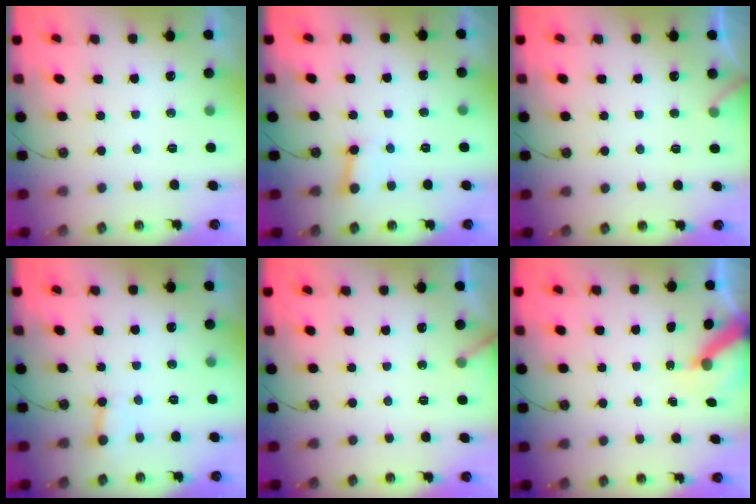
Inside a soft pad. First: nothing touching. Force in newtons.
{"total": 5.1, "press": 5.1, "slide": 0.5}
{"total": 5.2, "press": 5.2, "slide": 0.3}
{"total": 5.0, "press": 5.0, "slide": 0.6}
{"total": 2.7, "press": 2.7, "slide": 0.2}
{"total": 6.5, "press": 6.5, "slide": 0.7}